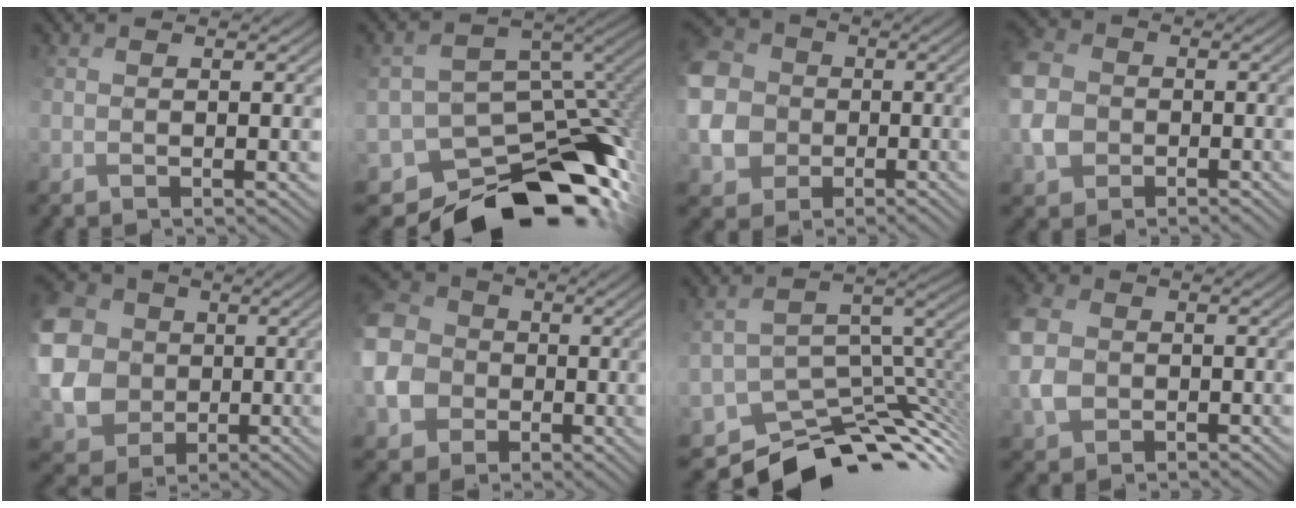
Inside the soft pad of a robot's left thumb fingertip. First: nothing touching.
{"total": 12.2, "force": [-7.3, 7.7, 6.0], "torque": [-0.101, -0.018, -0.086]}
{"total": 11.0, "force": [-0.3, 10.1, 4.3], "torque": [-0.163, -0.014, -0.013]}
{"total": 5.3, "force": [-0.7, 4.7, 2.3], "torque": [-0.074, 0.004, -0.029]}
{"total": 12.9, "force": [2.0, 11.3, 5.8], "torque": [-0.212, -0.010, 0.031]}
{"total": 10.9, "force": [-1.0, 9.9, 4.4], "torque": [-0.163, -0.012, -0.032]}
{"total": 8.7, "force": [-6.8, 3.9, 3.8], "torque": [-0.057, -0.010, -0.088]}
{"total": 5.0, "force": [0.2, 4.3, 2.5], "torque": [-0.082, 0.008, -0.010]}